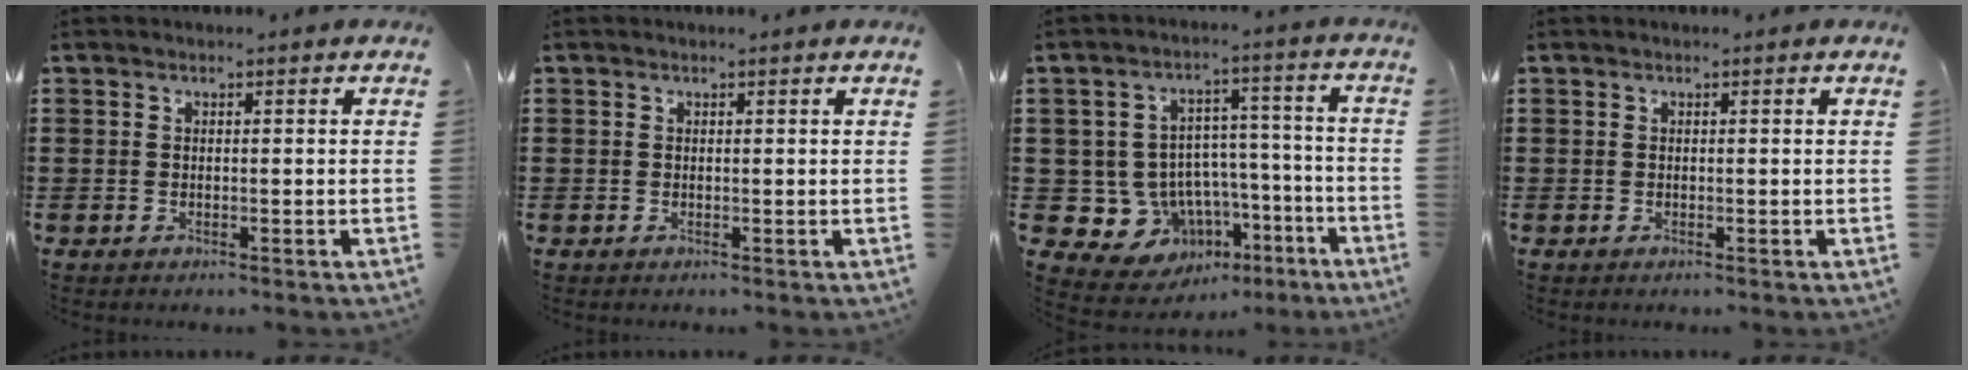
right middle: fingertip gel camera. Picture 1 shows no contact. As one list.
[{"total": 0.0}, {"total": 8.8, "force": [-4.1, 7.6, 1.3], "torque": [-0.044, 0.015, -0.065]}, {"total": 0.0}]